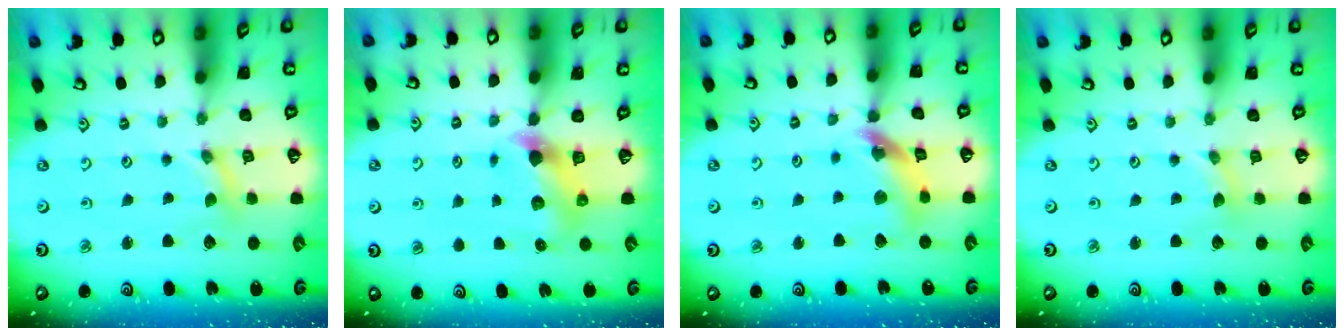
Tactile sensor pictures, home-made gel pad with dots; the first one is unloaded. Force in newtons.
{"total": 5.4, "press": 5.4, "slide": 0.5}
{"total": 13.3, "press": 13.2, "slide": 1.6}
{"total": 1.1, "press": 1.1, "slide": 0.1}